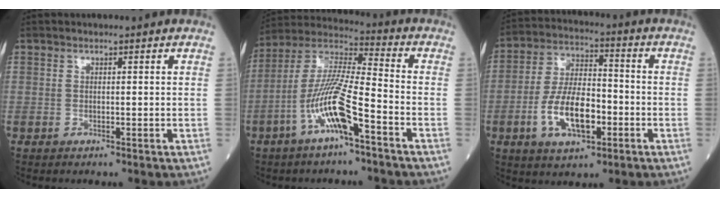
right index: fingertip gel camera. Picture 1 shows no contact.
{"total": 12.4, "force": [-5.3, 1.6, 11.1], "torque": [-0.228, 0.005, -0.104]}
{"total": 11.5, "force": [-3.6, 4.8, 9.8], "torque": [-0.197, 0.008, -0.064]}